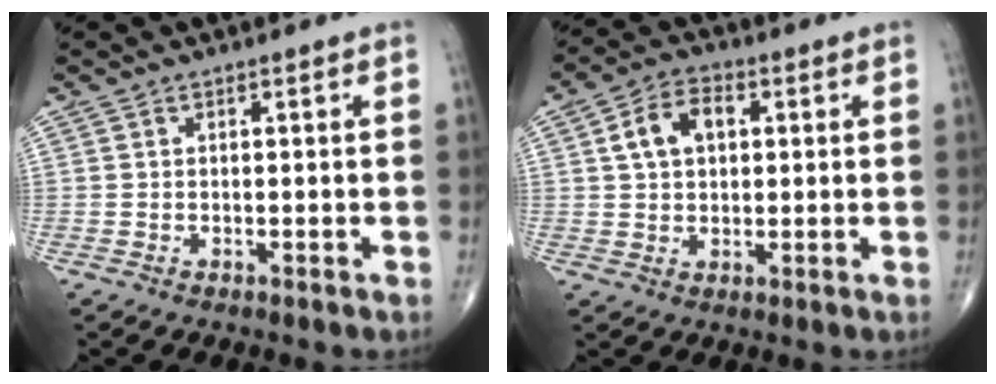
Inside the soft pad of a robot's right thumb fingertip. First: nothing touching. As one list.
[{"total": 7.5, "force": [1.9, 4.9, 5.4], "torque": [-0.083, 0.013, 0.028]}]